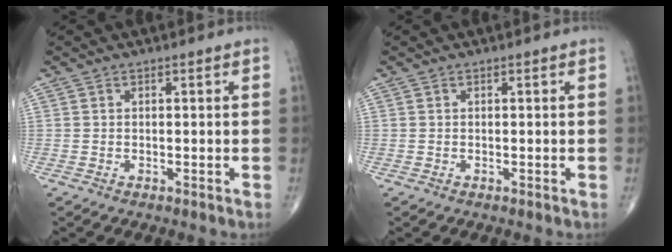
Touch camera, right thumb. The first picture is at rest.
{"total": 0.0}